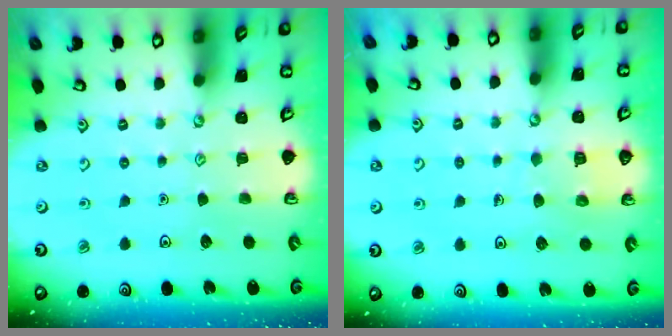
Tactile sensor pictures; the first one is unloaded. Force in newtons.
{"total": 5.7, "press": 5.7, "slide": 0.5}